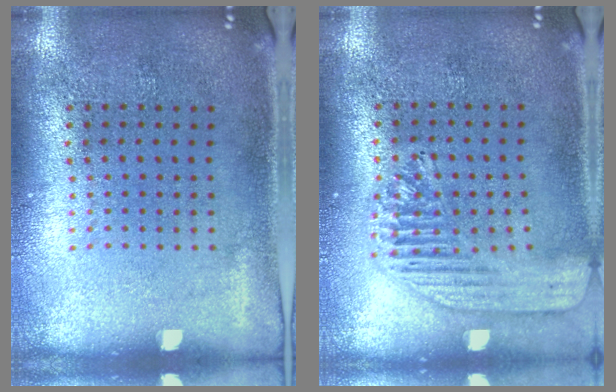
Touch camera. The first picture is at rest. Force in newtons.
{"total": 1.7, "press": 1.5, "slide": 0.8}